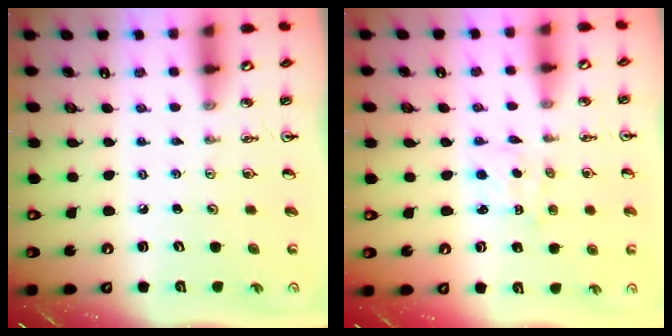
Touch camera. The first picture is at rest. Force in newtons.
{"total": 2.1, "press": 2.1, "slide": 0.3}